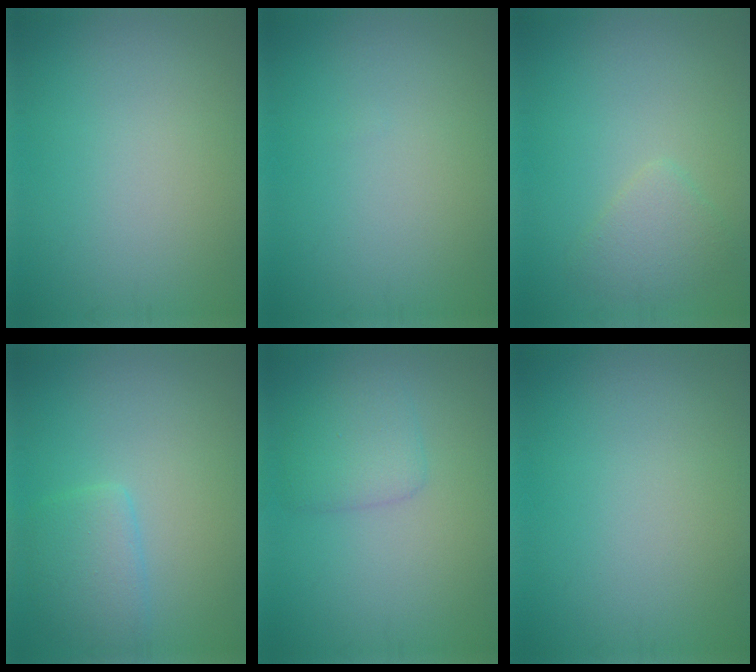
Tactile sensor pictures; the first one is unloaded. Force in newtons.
{"total": 0.0}
{"total": 2.2, "press": 2.2, "slide": 0.2}
{"total": 2.8, "press": 2.8, "slide": 0.3}
{"total": 2.5, "press": 2.5, "slide": 0.1}
{"total": 0.0}